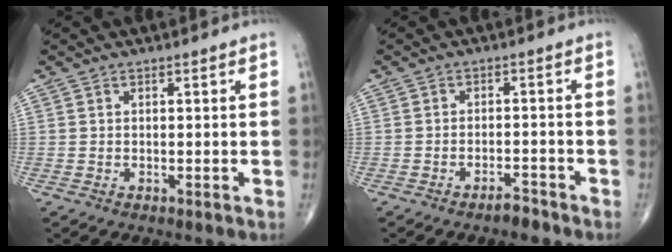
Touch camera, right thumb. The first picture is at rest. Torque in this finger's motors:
{"motor_torque": [-0.31, 0.26, -0.12, -0.09, 0.03]}